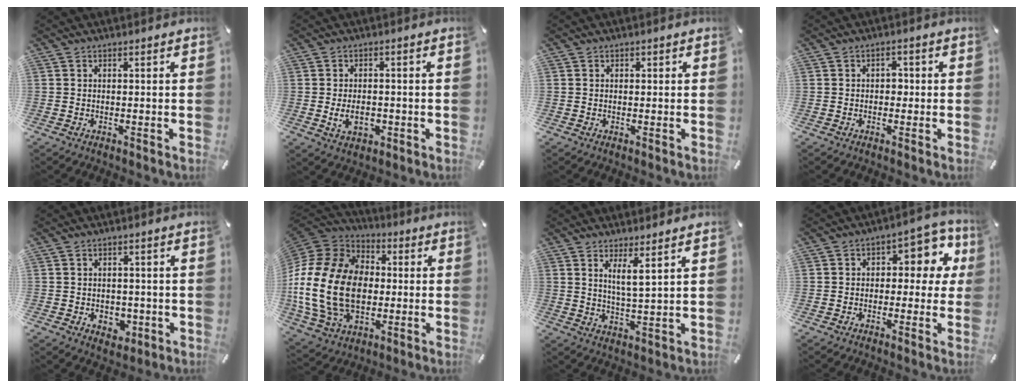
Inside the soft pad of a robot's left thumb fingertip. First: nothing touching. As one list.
[{"total": 5.0, "force": [-1.2, 3.3, 3.6], "torque": [-0.064, 0.000, -0.023]}, {"total": 0.8, "force": [0.1, 0.8, 0.0], "torque": [0.000, 0.006, -0.001]}, {"total": 2.2, "force": [-0.3, 1.8, 1.2], "torque": [-0.018, 0.006, -0.012]}, {"total": 3.8, "force": [-0.8, 3.2, 1.8], "torque": [-0.016, -0.001, -0.015]}, {"total": 24.4, "force": [-3.5, 18.0, 16.1], "torque": [-0.341, 0.023, -0.059]}, {"total": 5.4, "force": [3.5, 0.2, 4.1], "torque": [-0.076, -0.019, 0.055]}, {"total": 9.7, "force": [2.1, 6.3, 7.0], "torque": [-0.080, -0.010, 0.029]}]